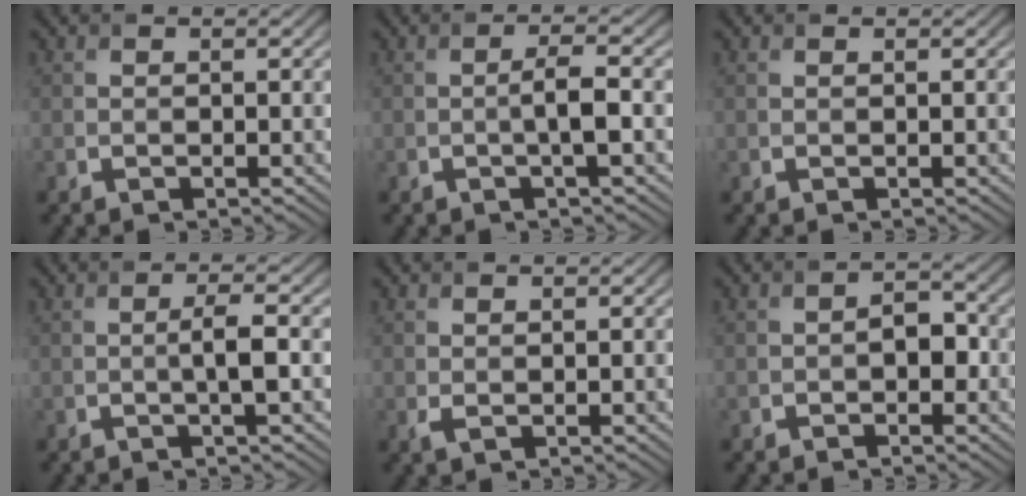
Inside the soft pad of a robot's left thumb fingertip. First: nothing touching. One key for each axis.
{"total": 2.7, "fx": -0.6, "fy": 0.3, "fz": 2.6, "tx": -0.049, "ty": 0.005, "tz": -0.018}
{"total": 0.0}
{"total": 2.6, "fx": -0.3, "fy": 0.2, "fz": 2.6, "tx": -0.046, "ty": 0.005, "tz": -0.012}
{"total": 0.8, "fx": 0.0, "fy": 0.5, "fz": 0.7, "tx": -0.021, "ty": -0.003, "tz": 0.003}
{"total": 2.4, "fx": -0.8, "fy": 1.5, "fz": 1.8, "tx": -0.032, "ty": -0.001, "tz": -0.016}